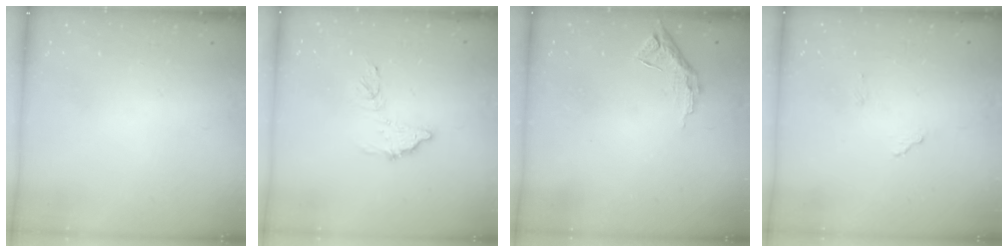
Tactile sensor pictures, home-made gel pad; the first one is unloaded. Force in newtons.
{"total": 8.8, "press": 8.8, "slide": 0.5}
{"total": 8.9, "press": 8.9, "slide": 0.5}
{"total": 7.3, "press": 7.2, "slide": 0.3}